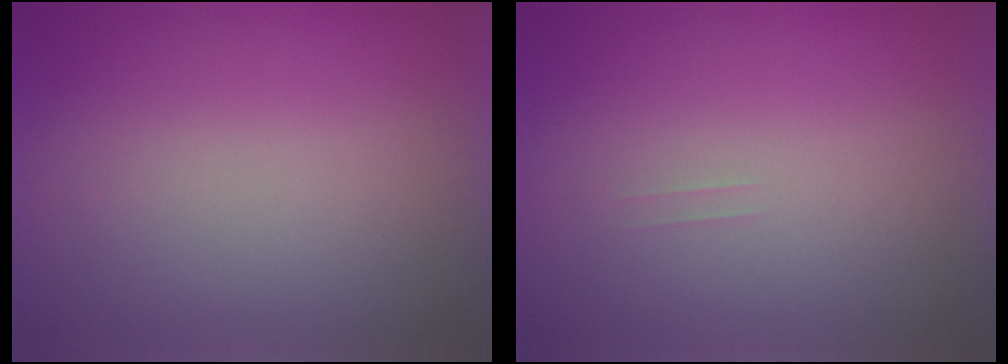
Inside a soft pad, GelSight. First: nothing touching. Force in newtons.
{"total": 1.1}